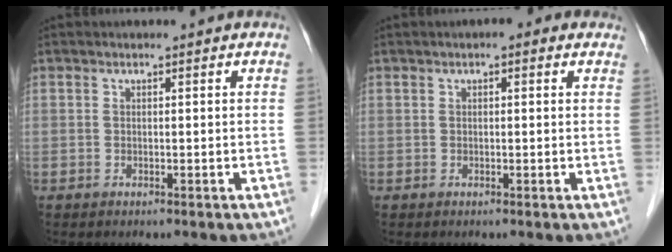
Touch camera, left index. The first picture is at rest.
{"total": 2.1, "force": [1.1, 0.8, 1.6], "torque": [-0.021, 0.011, 0.009]}